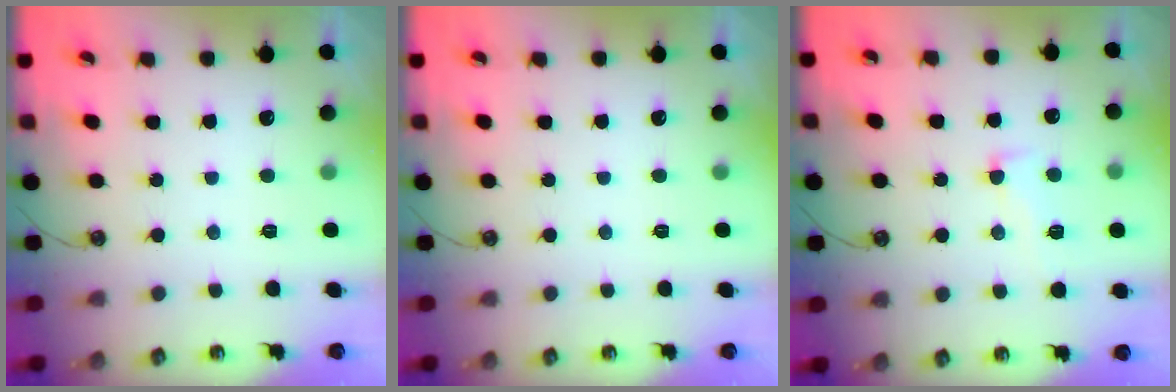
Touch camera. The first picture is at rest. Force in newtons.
{"total": 0.0}
{"total": 1.5, "press": 0.3, "slide": 1.5}